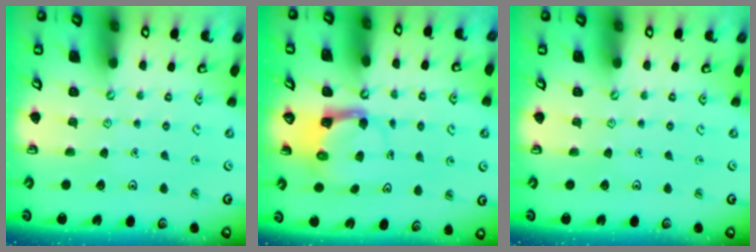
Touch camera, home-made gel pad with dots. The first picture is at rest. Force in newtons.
{"total": 3.5, "press": 3.5, "slide": 0.4}
{"total": 0.0}